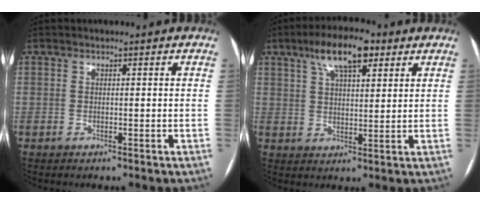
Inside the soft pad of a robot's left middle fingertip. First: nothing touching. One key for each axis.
{"total": 9.1, "fx": 5.3, "fy": 3.0, "fz": 6.8, "tx": -0.121, "ty": 0.020, "tz": 0.089}